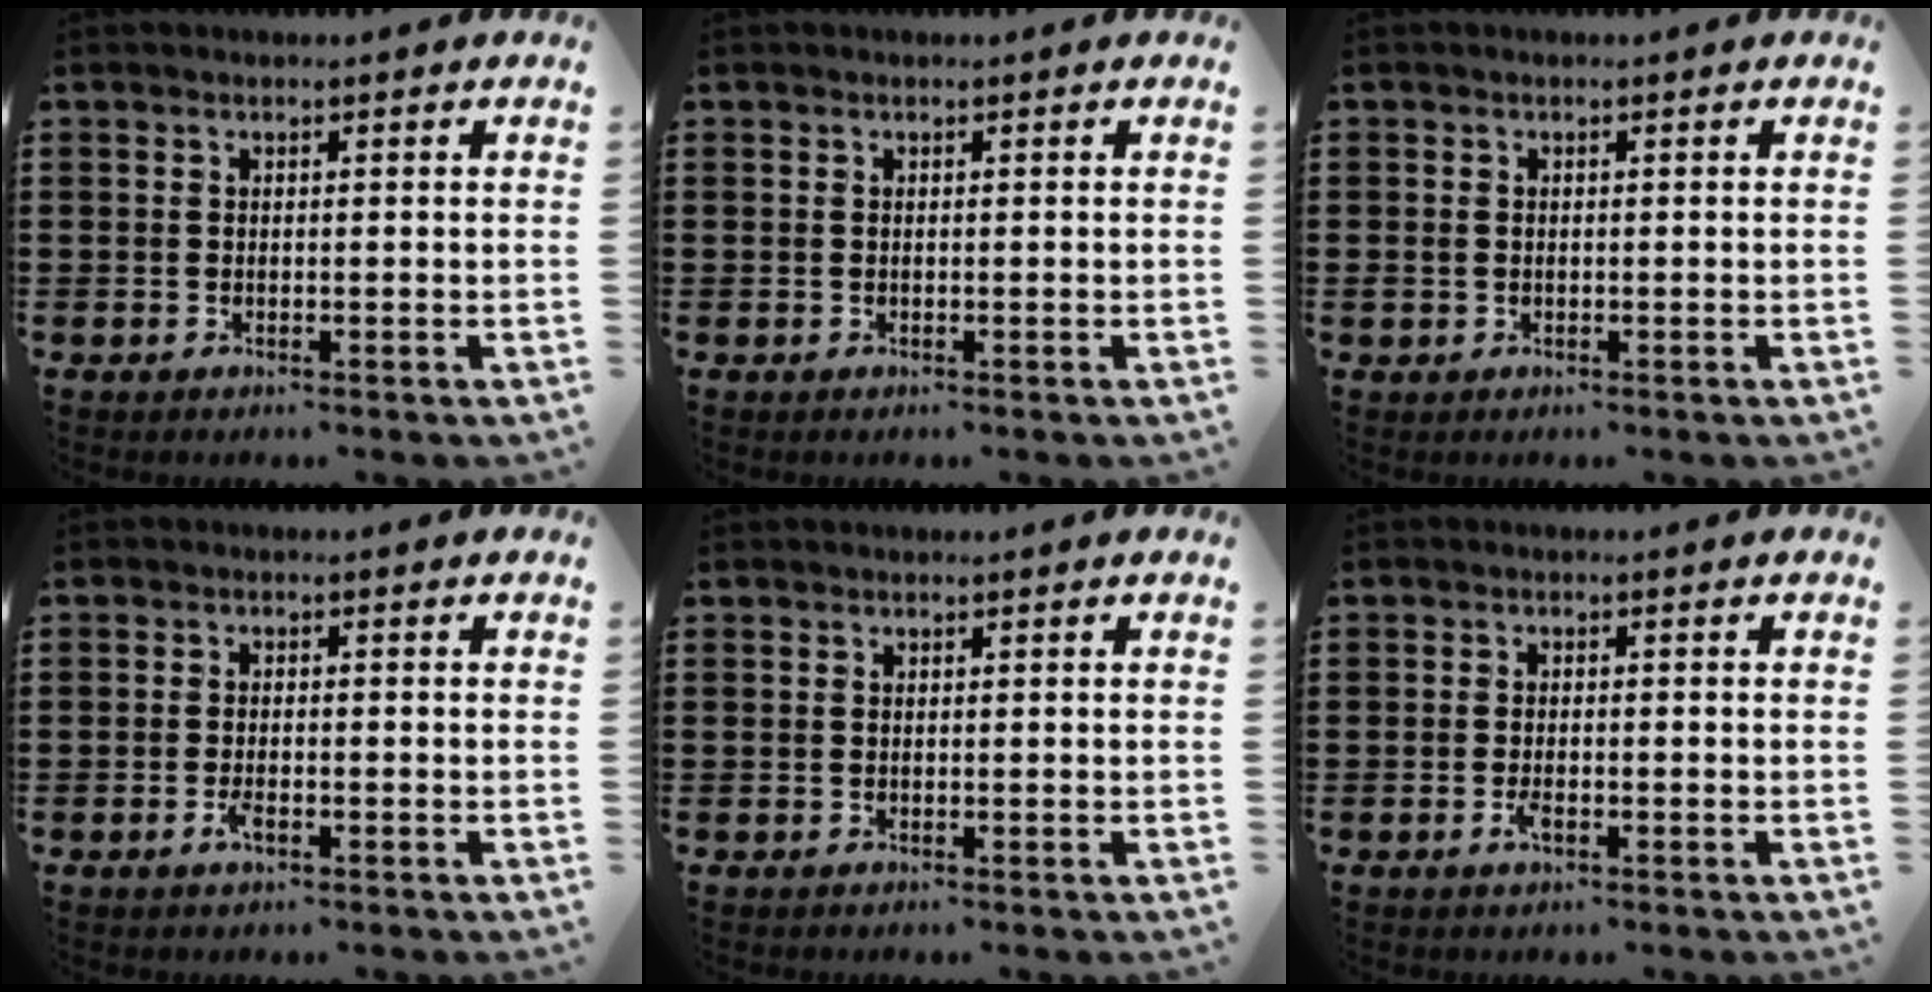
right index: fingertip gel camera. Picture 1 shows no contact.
{"total": 0.0}
{"total": 0.9, "force": [-0.2, 0.8, 0.3], "torque": [-0.009, 0.006, -0.005]}
{"total": 2.0, "force": [-1.0, 0.7, 1.6], "torque": [-0.036, -0.002, -0.021]}
{"total": 0.0}
{"total": 2.0, "force": [-0.9, 0.8, 1.6], "torque": [-0.037, -0.001, -0.018]}